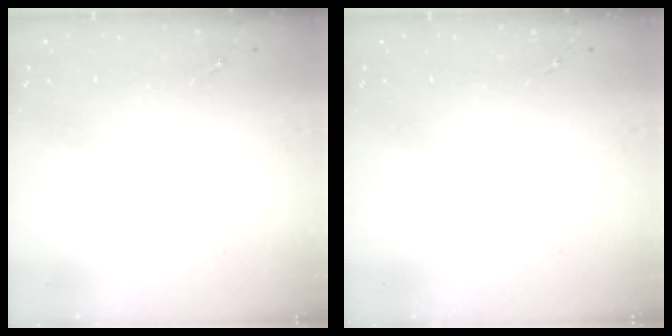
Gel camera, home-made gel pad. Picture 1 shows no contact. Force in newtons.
{"total": 0.0}